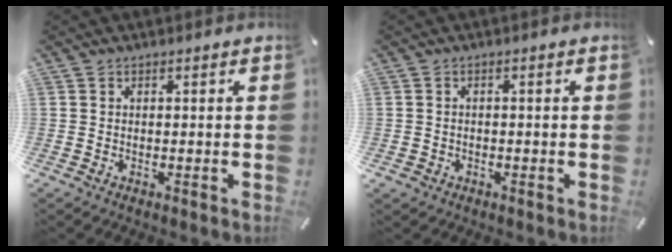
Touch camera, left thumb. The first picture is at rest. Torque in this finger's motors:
{"motor_torque": [-0.06, -0.31, -0.02, -0.17, 0.09]}